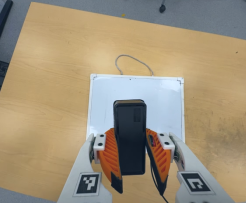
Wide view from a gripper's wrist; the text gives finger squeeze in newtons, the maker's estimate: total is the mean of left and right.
{"total": 6.0, "left": 5.1, "right": 6.9}